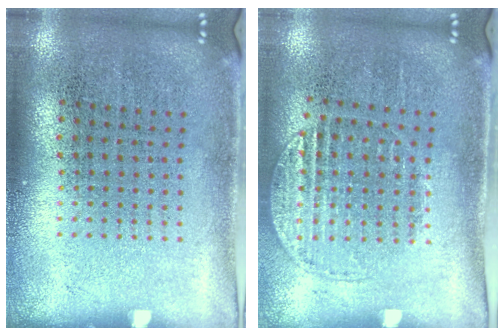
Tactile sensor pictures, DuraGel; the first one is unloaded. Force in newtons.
{"total": 1.2, "press": 1.1, "slide": 0.4}